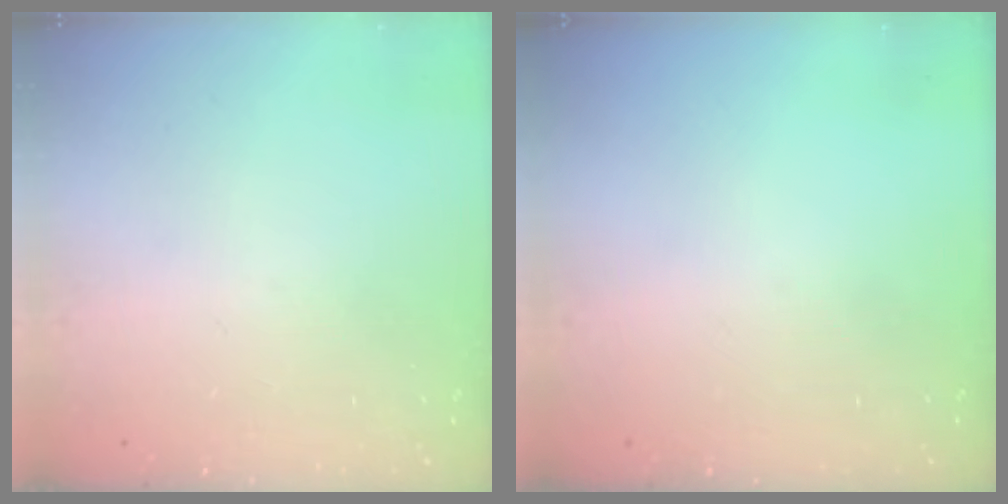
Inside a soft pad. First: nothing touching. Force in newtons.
{"total": 0.0}